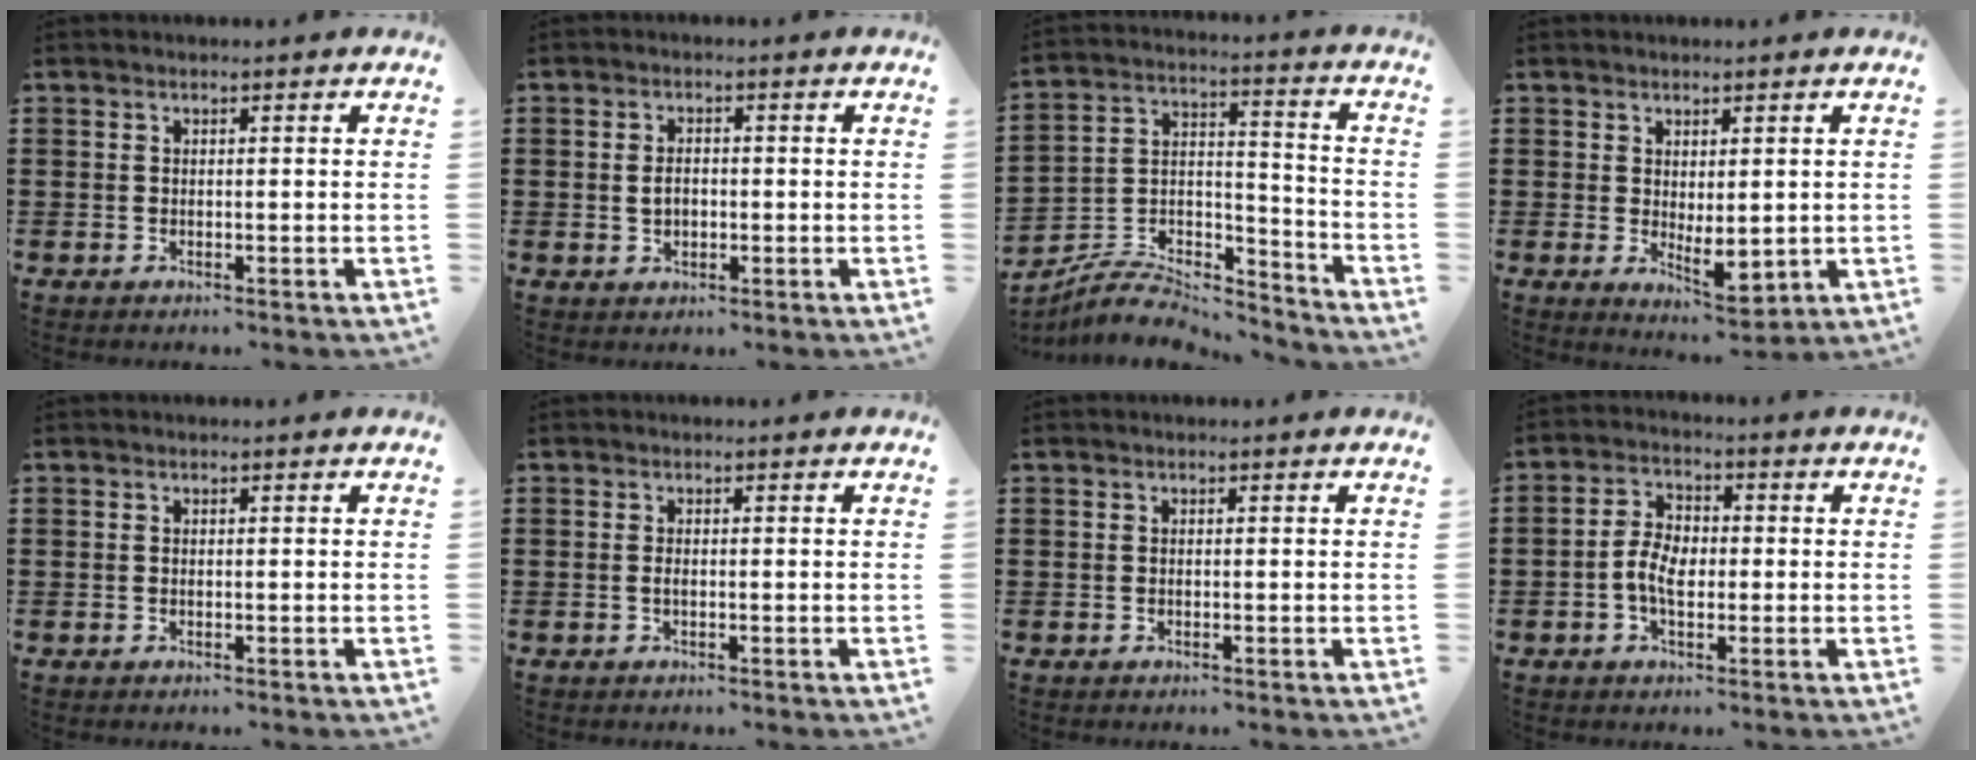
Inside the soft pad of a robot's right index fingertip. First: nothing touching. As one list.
[{"total": 2.4, "force": [-0.1, 1.6, 1.8], "torque": [-0.036, 0.007, -0.004]}, {"total": 7.2, "force": [-6.7, 2.1, 1.8], "torque": [-0.039, 0.011, -0.133]}, {"total": 3.8, "force": [0.4, 2.0, 3.2], "torque": [-0.051, 0.003, 0.008]}, {"total": 0.0}, {"total": 0.6, "force": [-0.2, 0.2, 0.6], "torque": [-0.013, -0.002, -0.002]}, {"total": 0.0}, {"total": 5.1, "force": [-0.9, 2.9, 4.0], "torque": [-0.094, 0.004, -0.023]}]